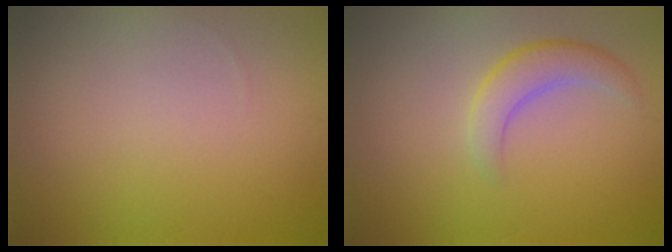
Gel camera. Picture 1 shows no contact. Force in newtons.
{"total": 2.7, "press": 2.7, "slide": 0.1}